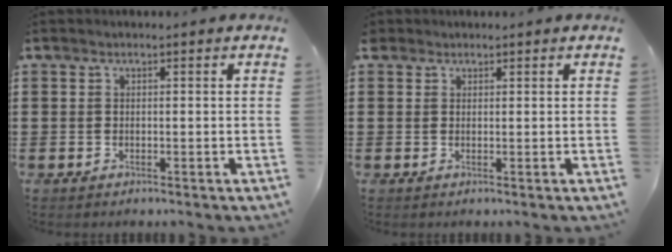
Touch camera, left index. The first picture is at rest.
{"total": 1.1, "force": [0.8, 0.6, 0.1], "torque": [-0.005, 0.005, 0.016]}